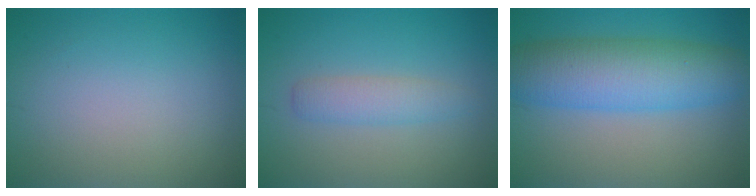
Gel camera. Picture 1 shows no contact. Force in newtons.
{"total": 2.4, "press": 2.4, "slide": 0.1}
{"total": 8.2, "press": 8.2, "slide": 0.2}